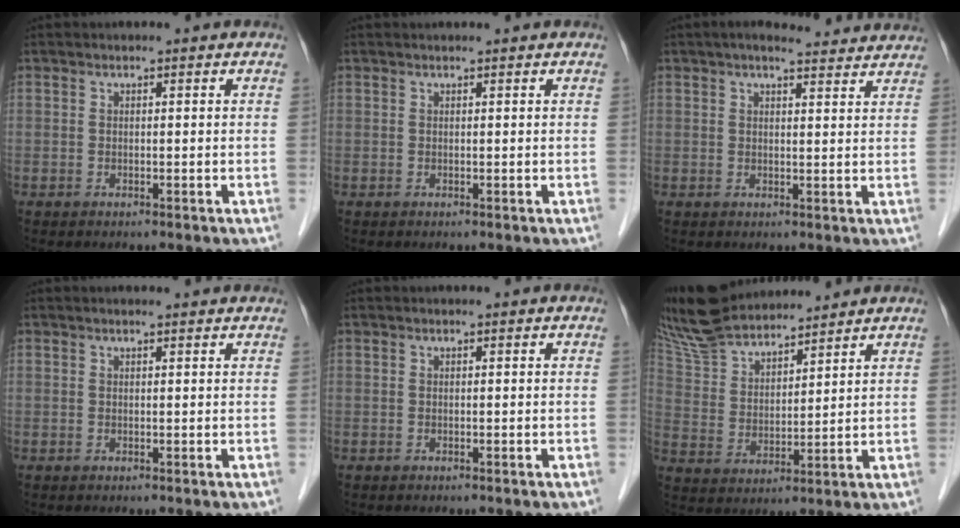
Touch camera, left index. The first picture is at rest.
{"total": 1.1, "force": [1.0, 0.1, 0.3], "torque": [-0.004, 0.016, 0.017]}
{"total": 5.4, "force": [4.8, 0.7, 2.2], "torque": [-0.029, 0.016, 0.054]}
{"total": 1.7, "force": [1.7, 0.1, 0.5], "torque": [-0.012, 0.007, 0.018]}
{"total": 0.0}
{"total": 13.7, "force": [12.8, 2.8, 3.8], "torque": [-0.078, 0.029, 0.249]}